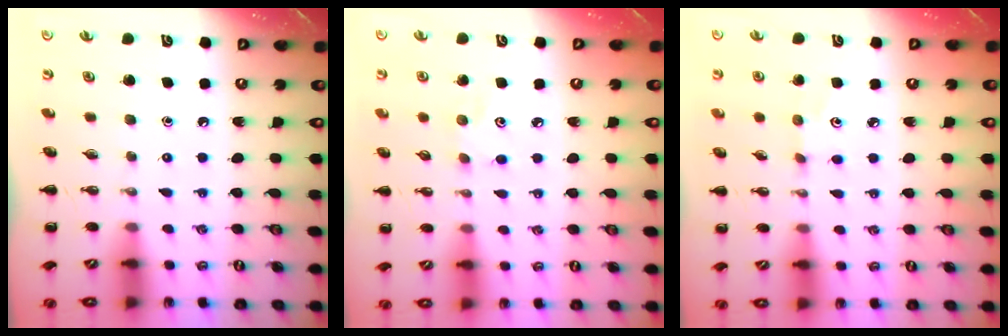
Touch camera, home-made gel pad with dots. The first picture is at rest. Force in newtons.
{"total": 3.5, "press": 3.4, "slide": 0.9}
{"total": 3.5, "press": 3.4, "slide": 1.0}